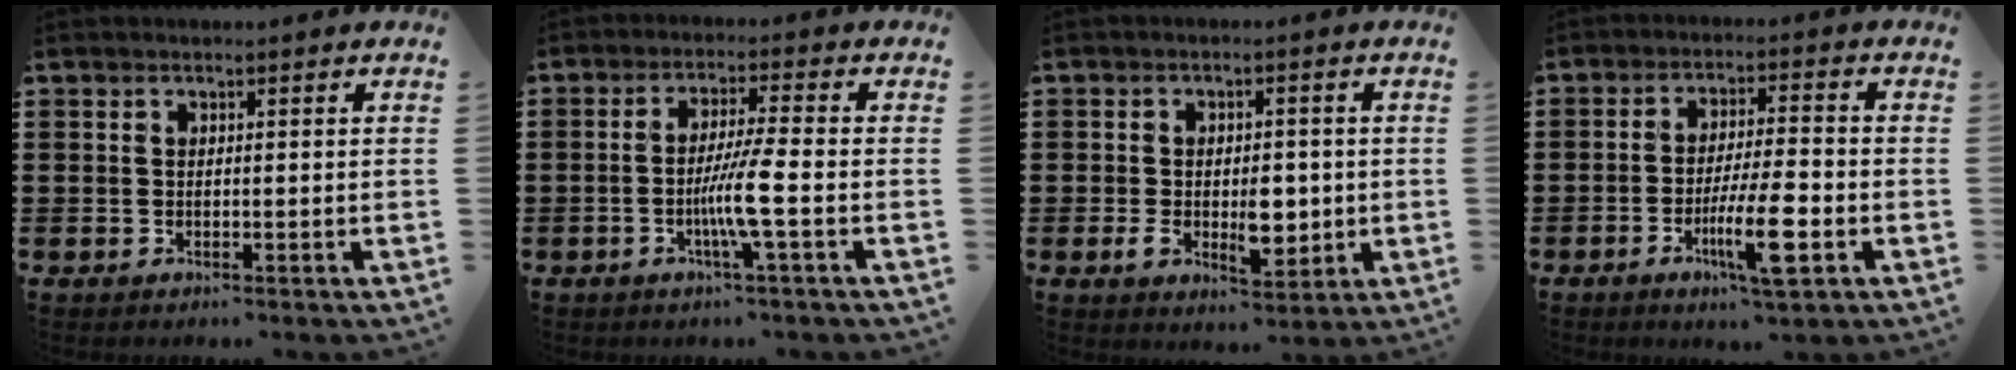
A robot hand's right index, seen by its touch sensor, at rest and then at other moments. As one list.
[{"total": 6.4, "force": [-2.1, -0.6, 6.1], "torque": [-0.116, -0.016, -0.042]}, {"total": 6.1, "force": [-1.1, 3.5, 4.9], "torque": [-0.078, 0.001, -0.022]}, {"total": 9.5, "force": [-3.7, 1.4, 8.7], "torque": [-0.170, -0.012, -0.069]}]